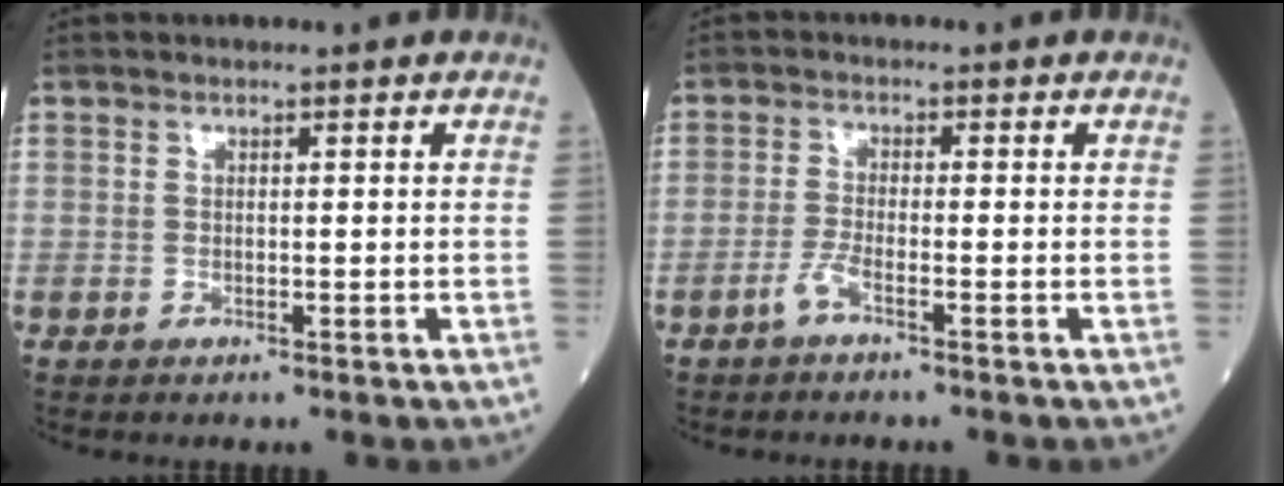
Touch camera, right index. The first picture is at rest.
{"total": 2.4, "force": [-1.7, -0.1, 1.7], "torque": [-0.035, -0.001, -0.039]}